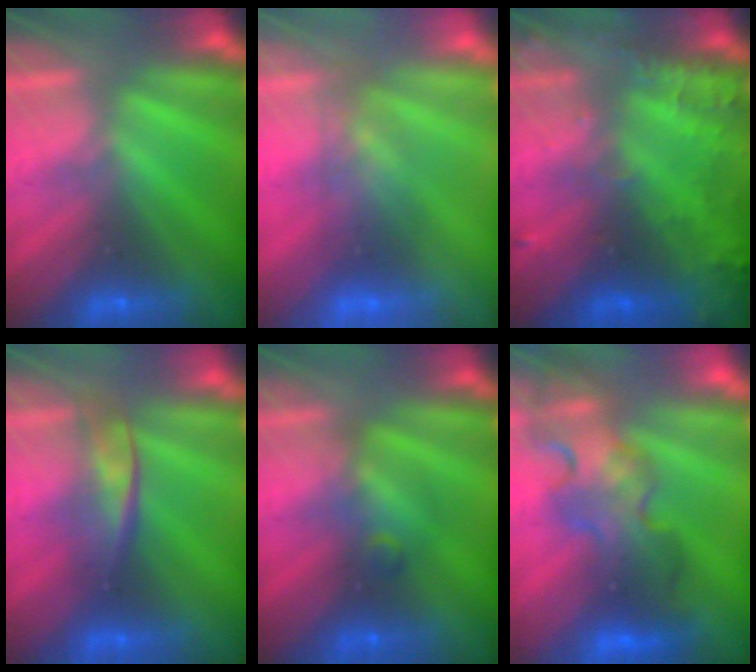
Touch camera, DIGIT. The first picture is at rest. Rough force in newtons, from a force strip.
{"total": 2.6}
{"total": 8.9}
{"total": 2.2}
{"total": 2.4}
{"total": 4.5}